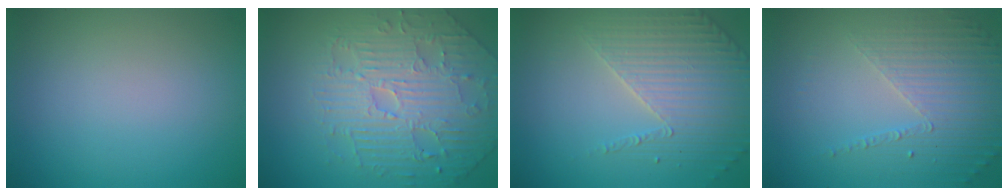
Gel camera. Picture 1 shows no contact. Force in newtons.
{"total": 5.1, "press": 4.9, "slide": 1.5}
{"total": 3.8, "press": 3.6, "slide": 1.1}
{"total": 4.6, "press": 3.2, "slide": 3.4}